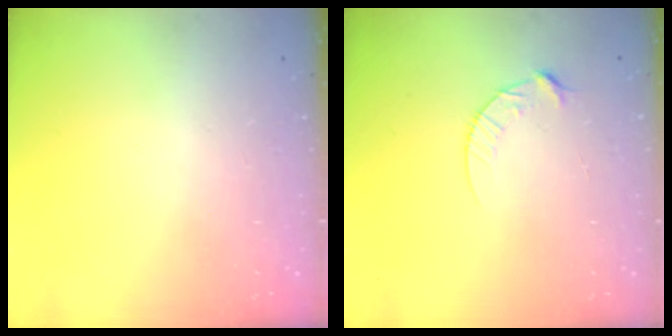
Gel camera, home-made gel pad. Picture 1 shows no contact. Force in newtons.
{"total": 6.6, "press": 6.6, "slide": 0.7}